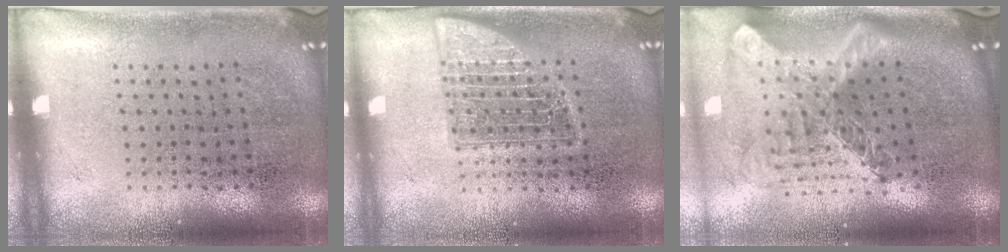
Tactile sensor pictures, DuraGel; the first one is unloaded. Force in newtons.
{"total": 2.5, "press": 2.5, "slide": 0.4}
{"total": 2.8, "press": 2.0, "slide": 2.0}